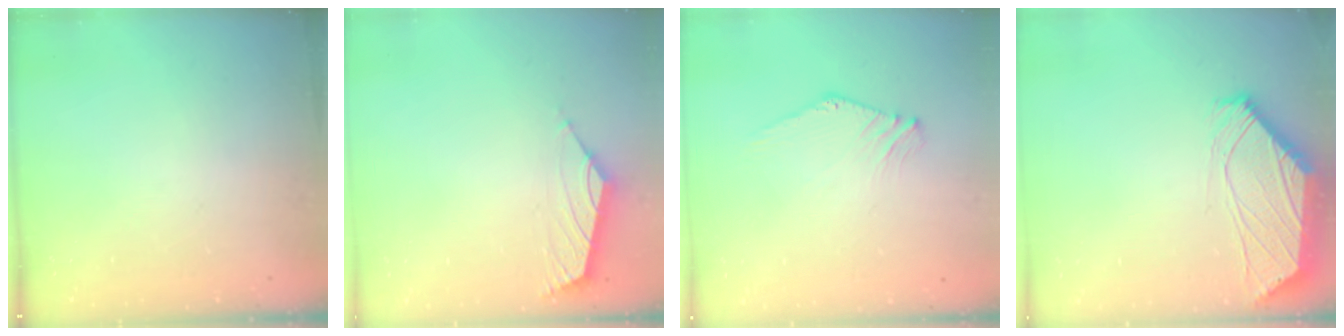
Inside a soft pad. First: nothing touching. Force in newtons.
{"total": 1.8, "press": 1.6, "slide": 0.7}
{"total": 0.6, "press": 0.5, "slide": 0.3}
{"total": 1.0, "press": 0.8, "slide": 0.5}